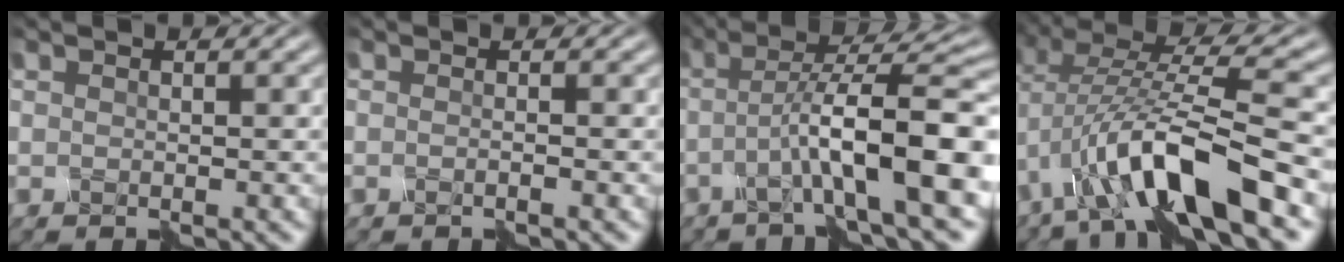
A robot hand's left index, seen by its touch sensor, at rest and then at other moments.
{"total": 1.1, "force": [-0.5, 0.6, 0.8], "torque": [0.000, -0.005, -0.020]}
{"total": 9.6, "force": [-2.3, 1.9, 9.1], "torque": [-0.132, 0.014, -0.045]}
{"total": 10.3, "force": [-3.3, 3.2, 9.2], "torque": [-0.178, 0.017, -0.065]}